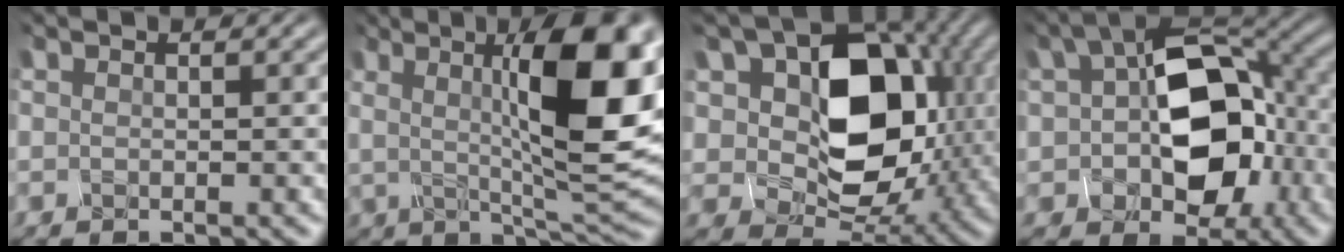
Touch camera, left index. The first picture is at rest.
{"total": 12.0, "force": [1.0, 3.1, 11.6], "torque": [-0.167, -0.001, 0.012]}
{"total": 13.0, "force": [1.4, 9.2, 9.2], "torque": [-0.140, -0.005, 0.021]}
{"total": 11.9, "force": [-0.9, 7.6, 9.1], "torque": [-0.134, 0.000, -0.017]}